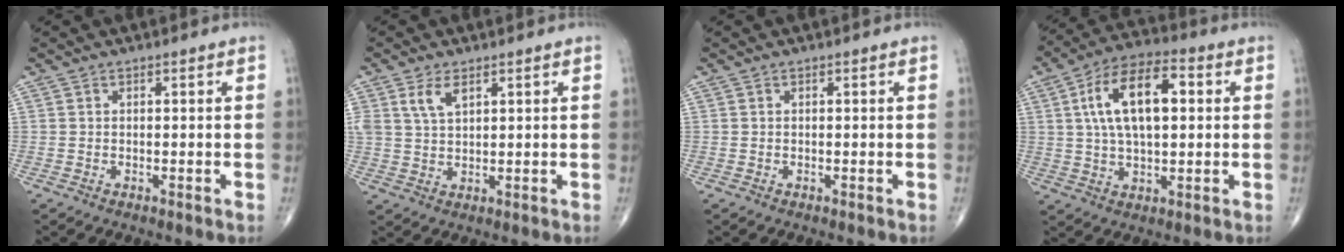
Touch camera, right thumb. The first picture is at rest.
{"total": 4.4, "force": [2.3, 2.2, 3.1], "torque": [-0.057, -0.006, 0.049]}
{"total": 0.0}
{"total": 14.9, "force": [3.0, 7.2, 12.7], "torque": [-0.219, 0.018, 0.048]}